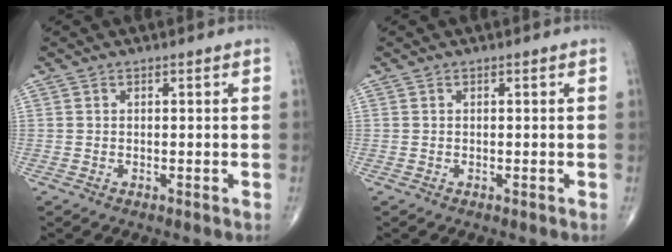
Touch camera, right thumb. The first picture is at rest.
{"total": 0.0}